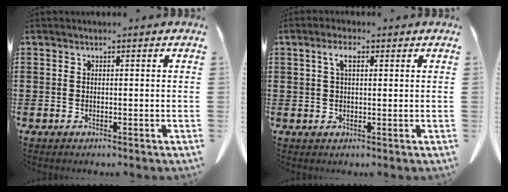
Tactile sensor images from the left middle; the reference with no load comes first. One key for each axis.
{"total": 3.2, "fx": 1.3, "fy": 1.1, "fz": 2.8, "tx": -0.061, "ty": 0.007, "tz": 0.021}